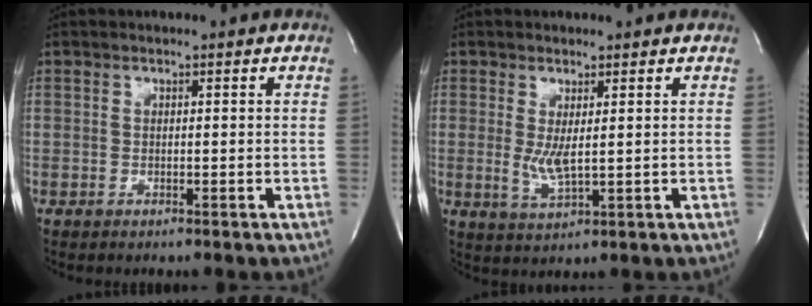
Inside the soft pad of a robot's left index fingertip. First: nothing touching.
{"total": 3.4, "force": [-0.1, 0.8, 3.3], "torque": [-0.069, -0.018, 0.008]}